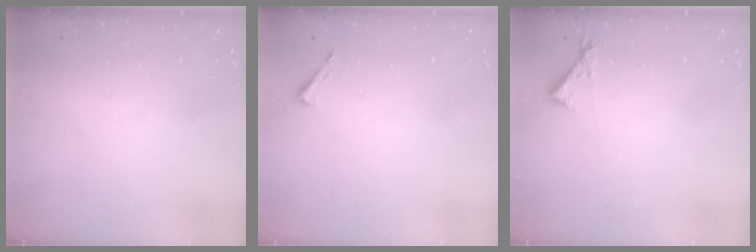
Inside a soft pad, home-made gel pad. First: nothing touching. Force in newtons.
{"total": 1.6, "press": 1.6, "slide": 0.1}
{"total": 4.7, "press": 4.7, "slide": 0.4}